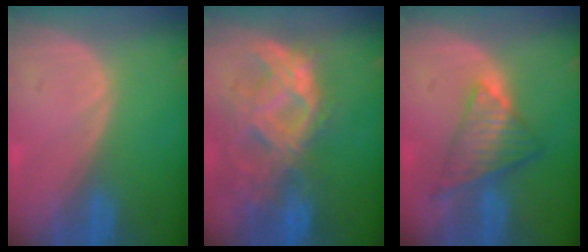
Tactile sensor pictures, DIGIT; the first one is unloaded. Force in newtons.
{"total": 10.9, "press": 9.3, "slide": 5.7}
{"total": 7.2, "press": 6.5, "slide": 3.2}